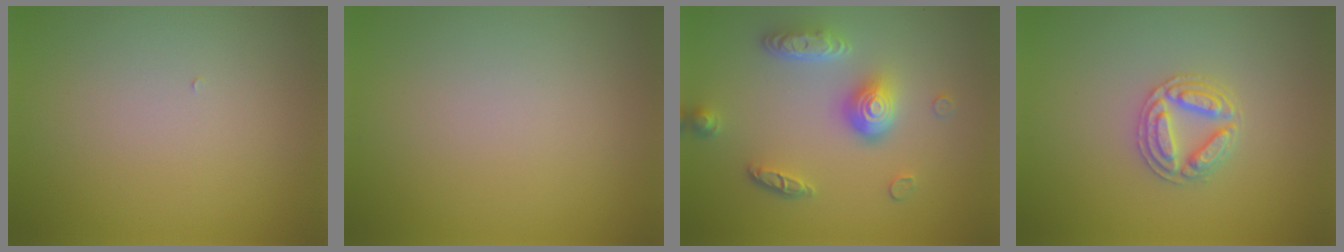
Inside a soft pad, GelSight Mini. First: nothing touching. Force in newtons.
{"total": 0.0}
{"total": 4.9, "press": 3.7, "slide": 3.3}
{"total": 2.9, "press": 2.9, "slide": 0.5}